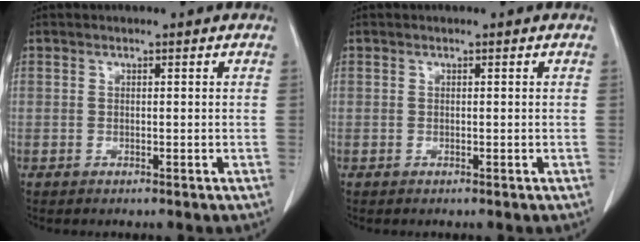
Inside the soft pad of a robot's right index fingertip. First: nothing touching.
{"total": 0.0}